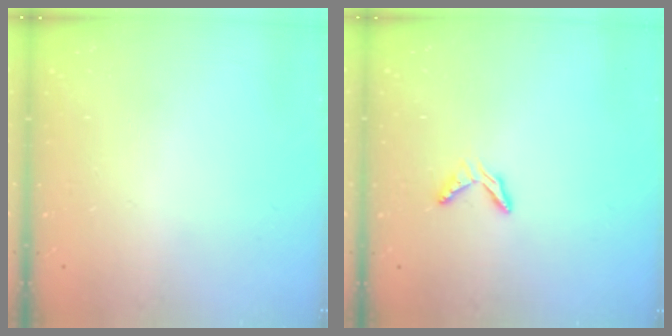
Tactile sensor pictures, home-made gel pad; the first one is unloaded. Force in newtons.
{"total": 4.2, "press": 4.2, "slide": 0.3}